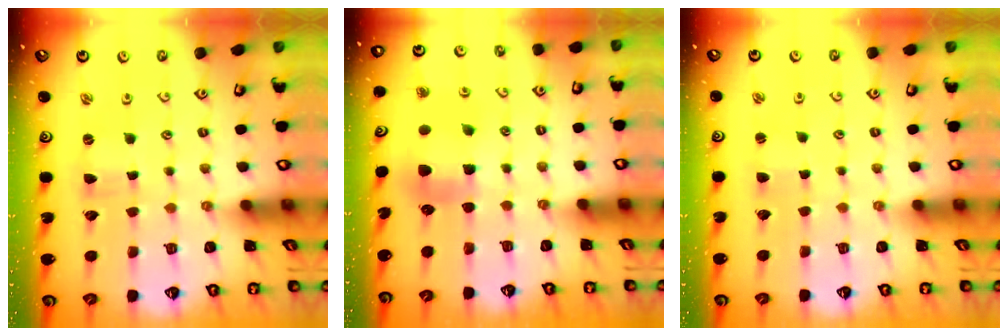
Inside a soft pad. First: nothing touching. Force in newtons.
{"total": 6.1, "press": 6.1, "slide": 0.6}
{"total": 1.8, "press": 1.8, "slide": 0.2}